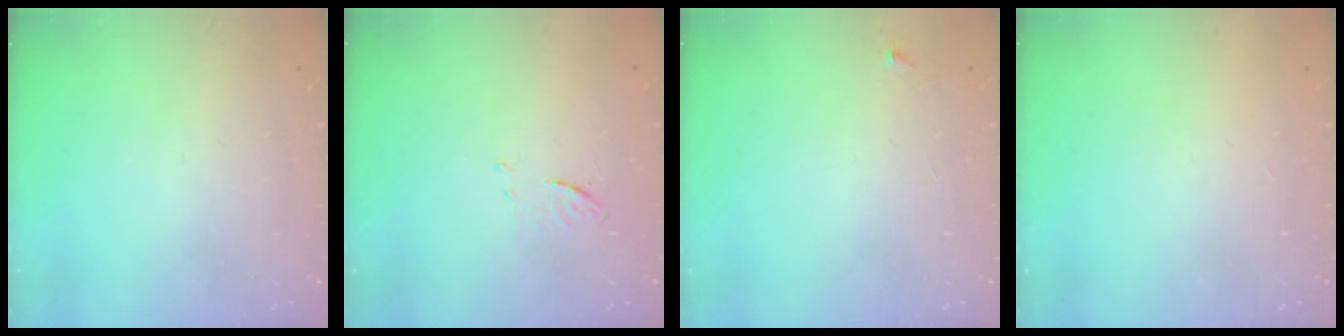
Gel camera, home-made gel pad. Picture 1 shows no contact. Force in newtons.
{"total": 3.9, "press": 3.6, "slide": 1.4}
{"total": 2.5, "press": 2.5, "slide": 0.3}
{"total": 1.5, "press": 1.5, "slide": 0.1}